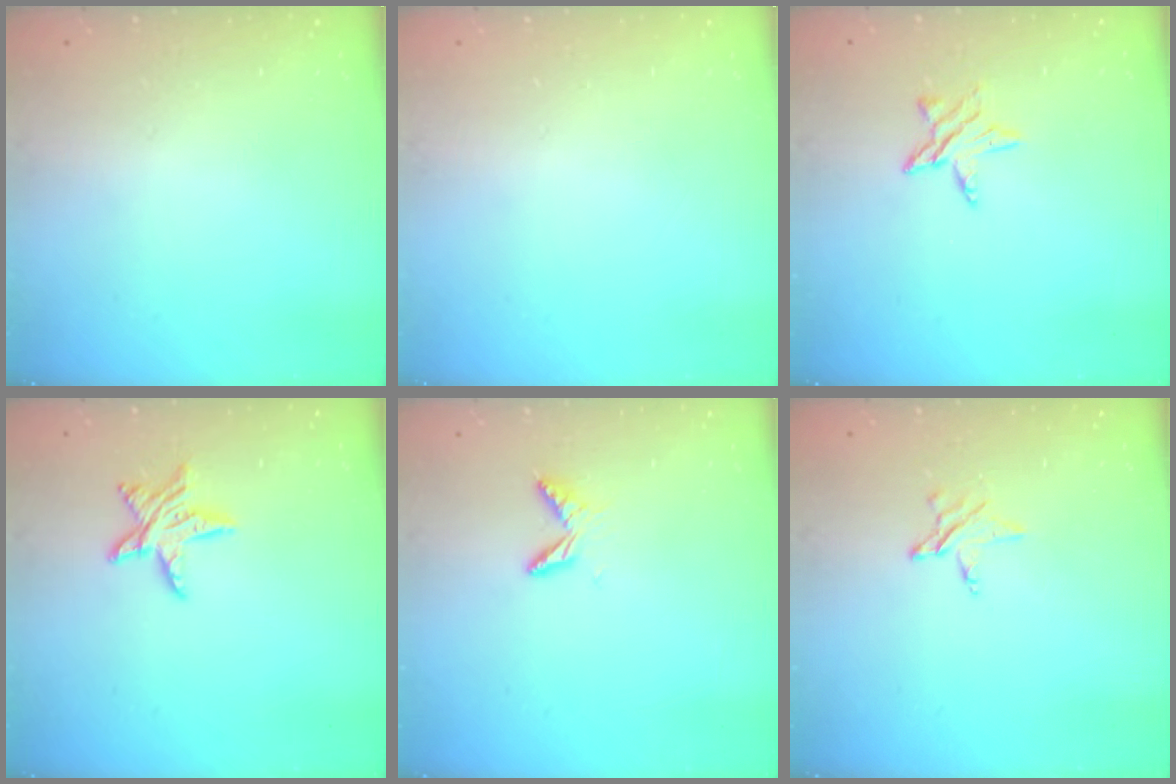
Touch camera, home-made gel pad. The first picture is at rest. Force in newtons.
{"total": 0.0}
{"total": 6.4, "press": 6.4, "slide": 0.7}
{"total": 7.9, "press": 7.9, "slide": 0.4}
{"total": 6.2, "press": 6.1, "slide": 0.6}
{"total": 2.9, "press": 2.9, "slide": 0.3}